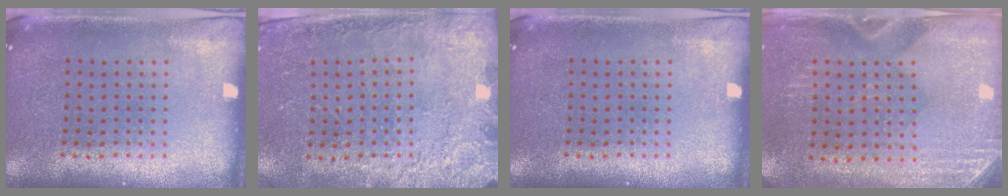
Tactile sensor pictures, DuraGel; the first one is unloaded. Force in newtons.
{"total": 2.5, "press": 2.3, "slide": 0.8}
{"total": 0.0}
{"total": 2.9, "press": 2.5, "slide": 1.3}